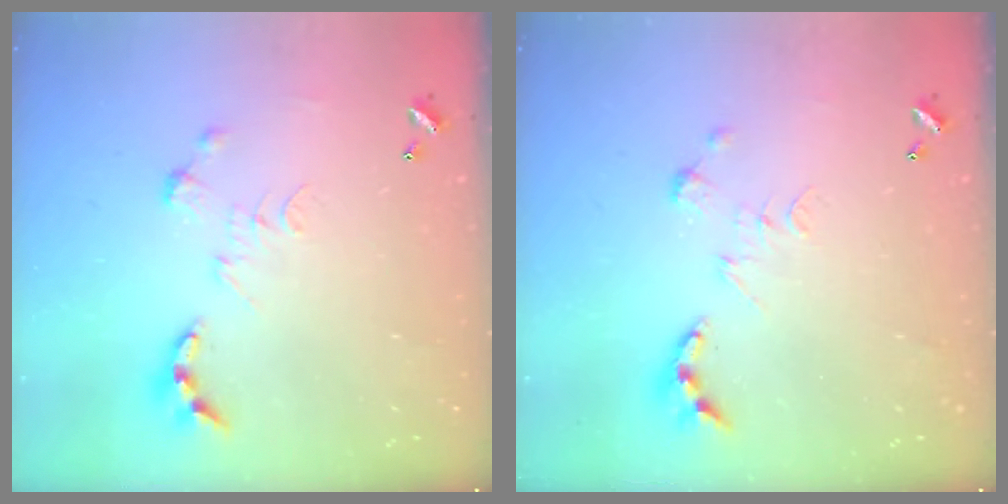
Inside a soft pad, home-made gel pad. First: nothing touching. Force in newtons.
{"total": 0.0}